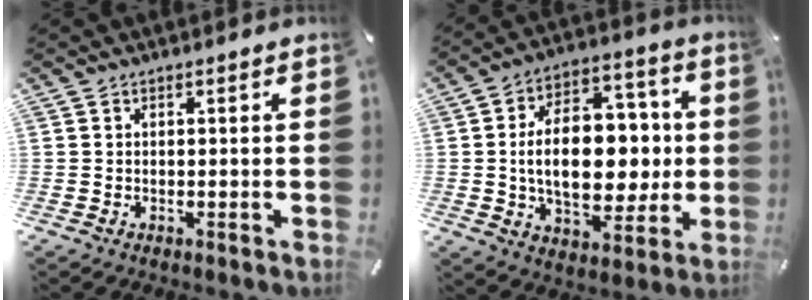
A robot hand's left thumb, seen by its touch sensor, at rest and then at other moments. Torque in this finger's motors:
{"motor_torque": [2.46, 2.54, 0.87, 0.25, 0.69]}